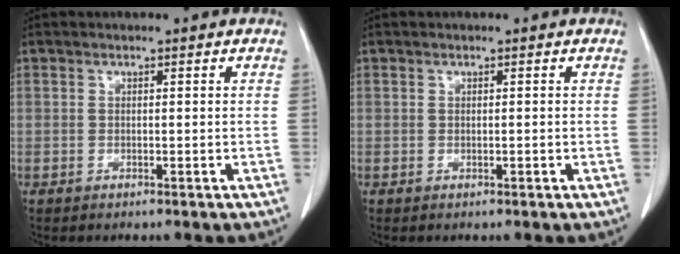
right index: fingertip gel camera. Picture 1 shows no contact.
{"total": 0.0}